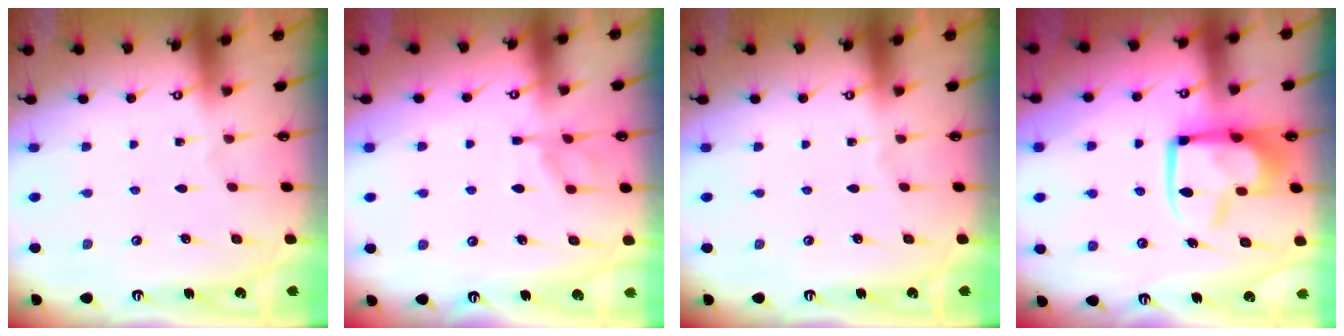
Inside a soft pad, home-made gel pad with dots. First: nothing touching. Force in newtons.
{"total": 7.7, "press": 7.7, "slide": 0.6}
{"total": 0.0}
{"total": 12.2, "press": 12.0, "slide": 1.8}